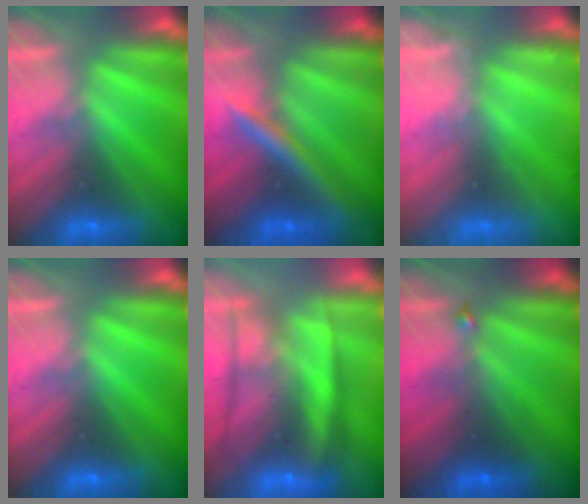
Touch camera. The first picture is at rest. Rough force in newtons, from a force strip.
{"total": 2.4}
{"total": 2.2}
{"total": 0.0}
{"total": 5.8}
{"total": 1.9}